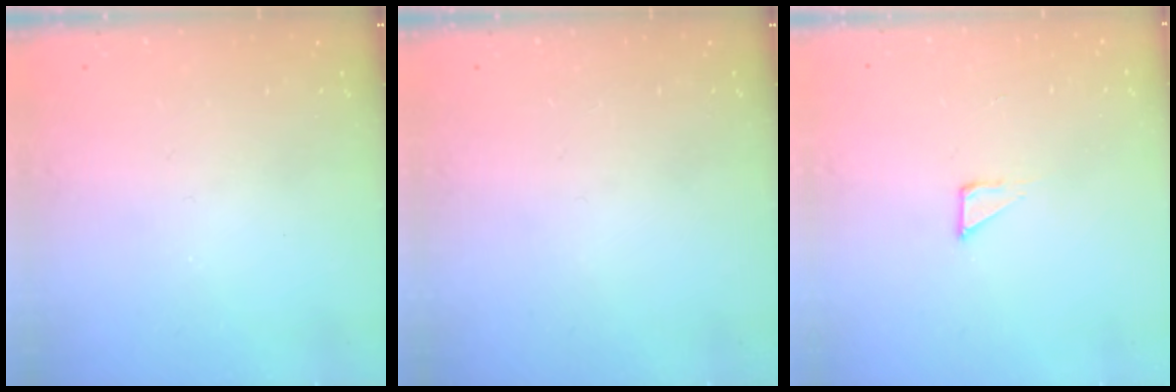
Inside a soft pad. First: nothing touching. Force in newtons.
{"total": 0.0}
{"total": 2.1, "press": 2.1, "slide": 0.1}